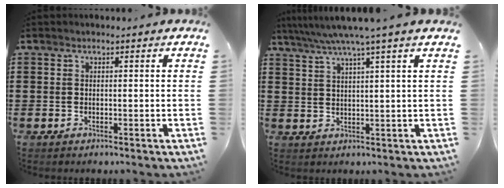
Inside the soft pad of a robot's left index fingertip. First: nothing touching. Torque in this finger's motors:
{"motor_torque": [1.10, -1.04, 0.70, 0.21]}